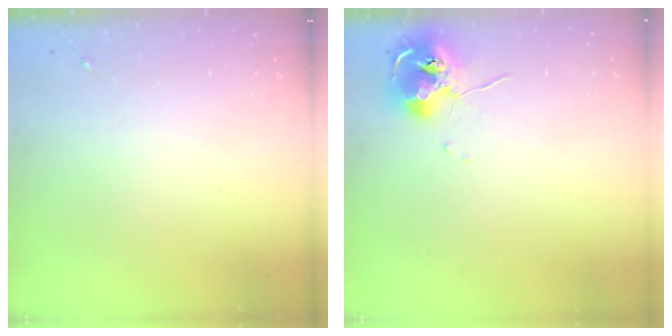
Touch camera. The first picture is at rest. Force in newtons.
{"total": 10.1, "press": 10.0, "slide": 0.9}